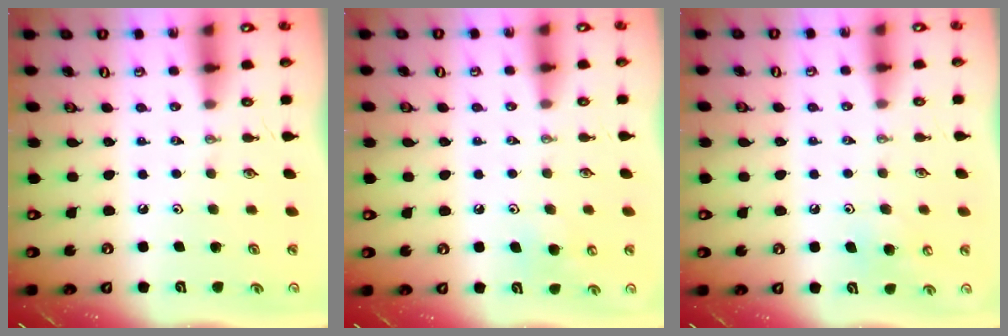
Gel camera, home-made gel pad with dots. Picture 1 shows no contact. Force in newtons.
{"total": 7.1, "press": 7.1, "slide": 0.6}
{"total": 7.4, "press": 7.4, "slide": 0.8}